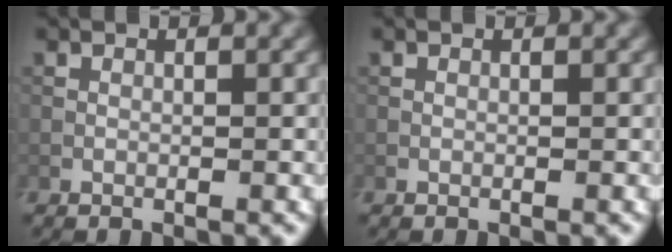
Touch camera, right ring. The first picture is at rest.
{"total": 0.0}